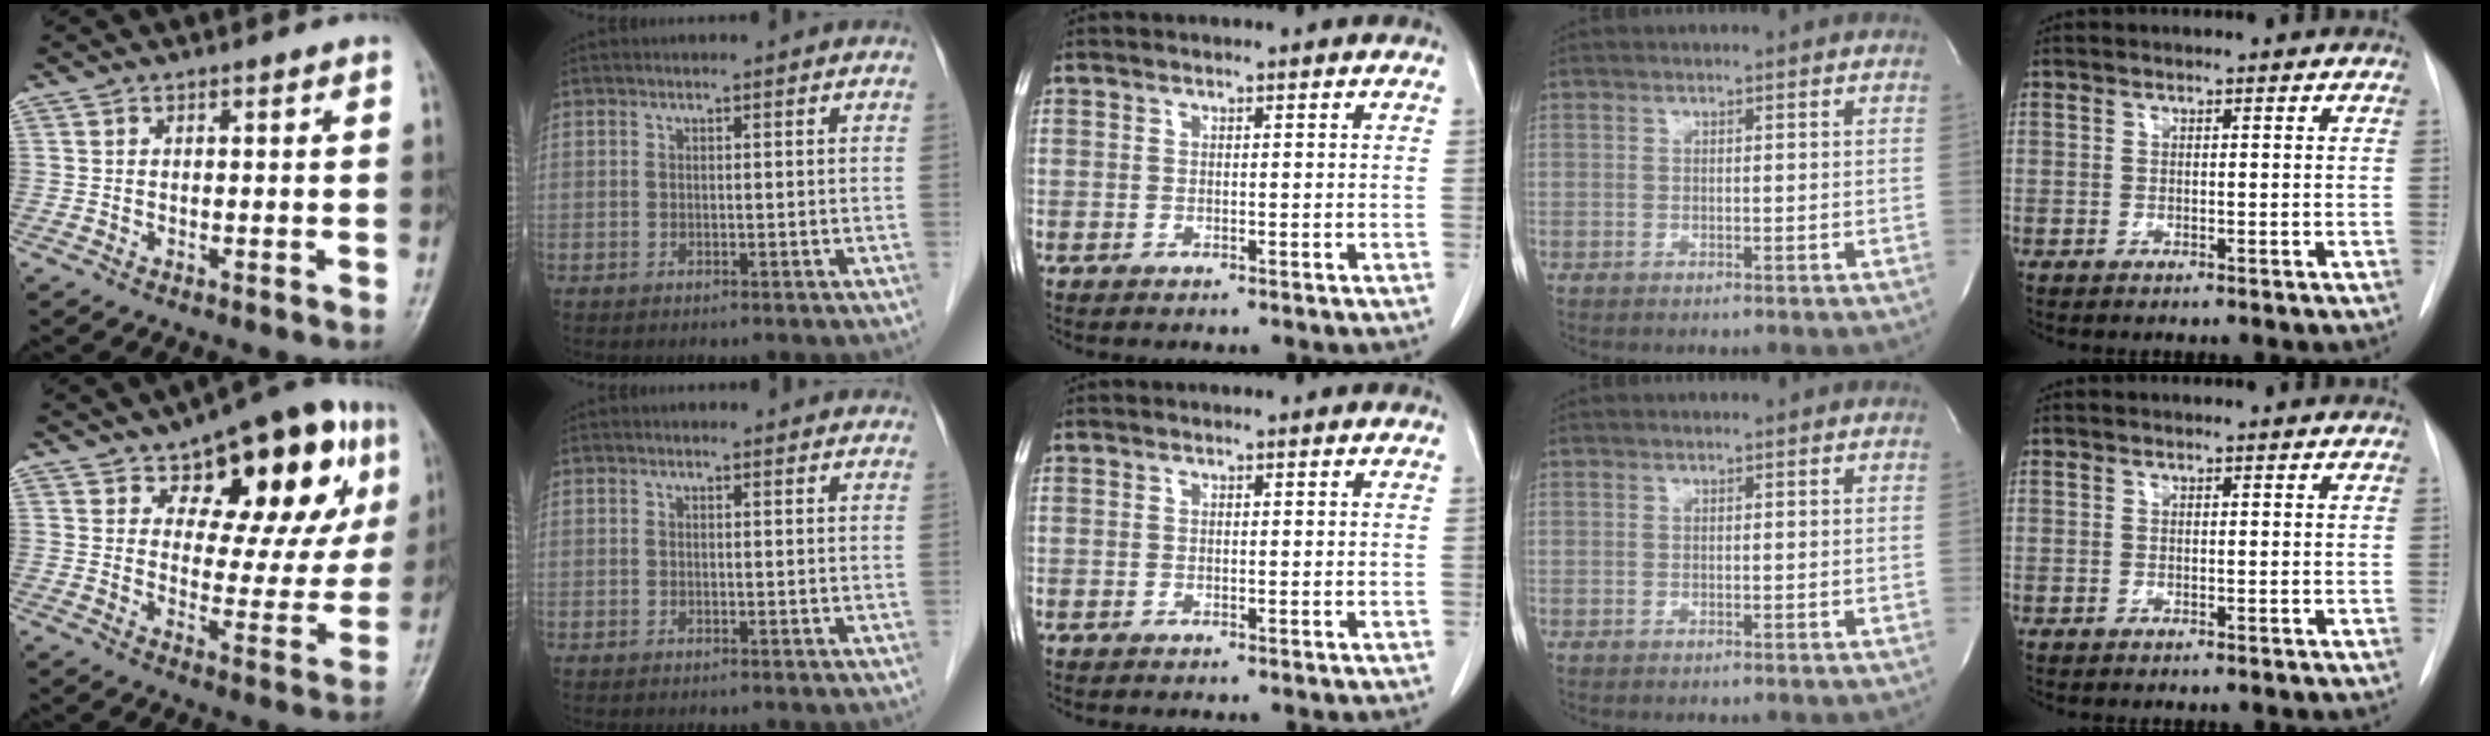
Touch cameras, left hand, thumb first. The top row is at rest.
{"thumb": {"total": 20.7, "force": [9.4, 9.9, 15.6], "torque": [-0.154, -0.017, 0.131]}, "index": {"total": 2.4, "force": [2.2, 0.7, 0.5], "torque": [-0.010, 0.005, 0.015]}}